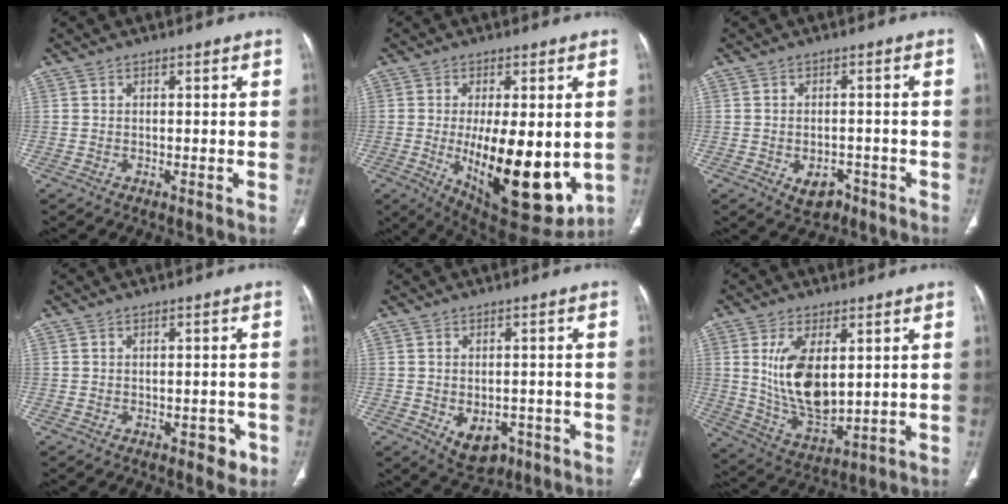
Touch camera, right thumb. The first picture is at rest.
{"total": 19.5, "force": [-2.4, 7.9, 17.7], "torque": [-0.257, -0.036, -0.012]}
{"total": 4.7, "force": [-2.3, 3.1, 2.6], "torque": [-0.028, 0.015, -0.026]}
{"total": 3.0, "force": [-1.4, 1.8, 1.9], "torque": [-0.007, 0.005, -0.014]}
{"total": 7.1, "force": [-2.7, 4.9, 4.4], "torque": [-0.047, 0.011, -0.023]}
{"total": 13.3, "force": [2.7, 6.8, 11.1], "torque": [-0.192, -0.024, 0.065]}